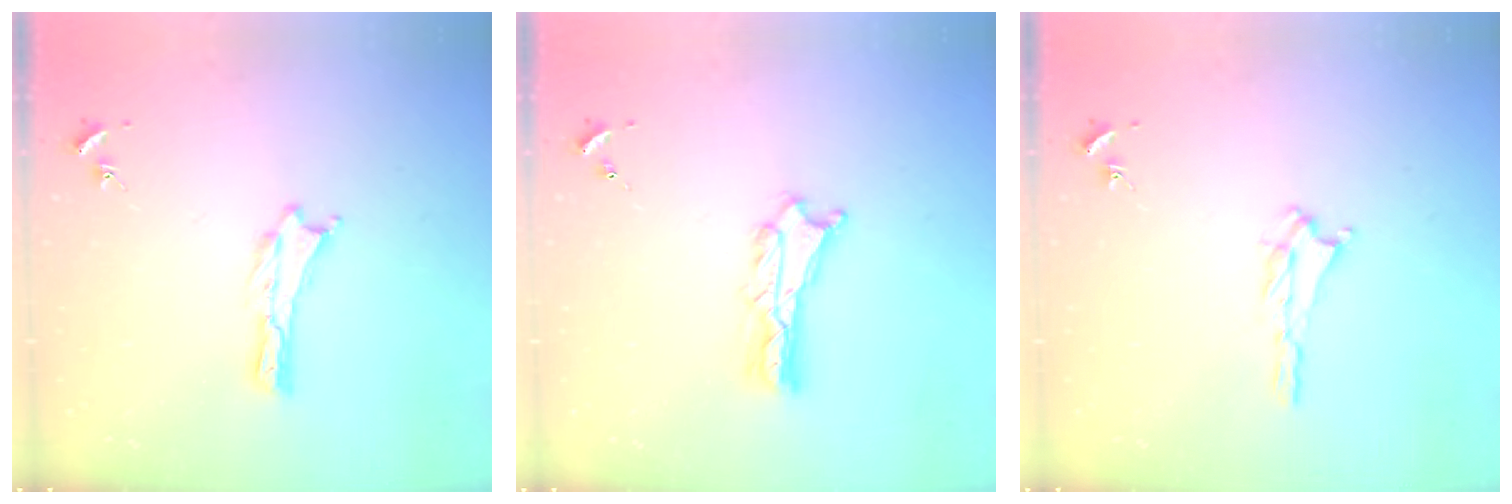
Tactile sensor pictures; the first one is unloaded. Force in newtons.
{"total": 2.7, "press": 2.6, "slide": 0.3}
{"total": 1.2, "press": 1.1, "slide": 0.5}